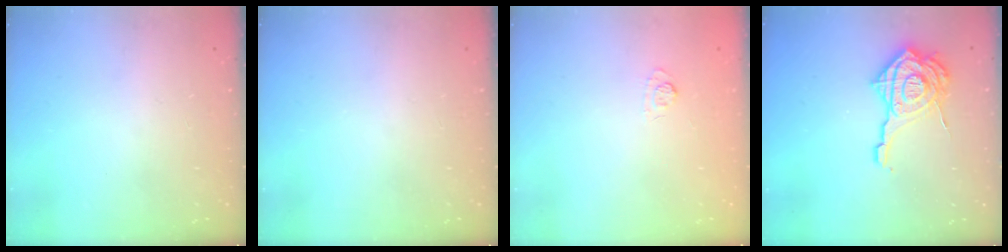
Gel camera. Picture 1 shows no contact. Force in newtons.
{"total": 0.0}
{"total": 2.2, "press": 1.8, "slide": 1.3}
{"total": 18.9, "press": 18.8, "slide": 2.0}